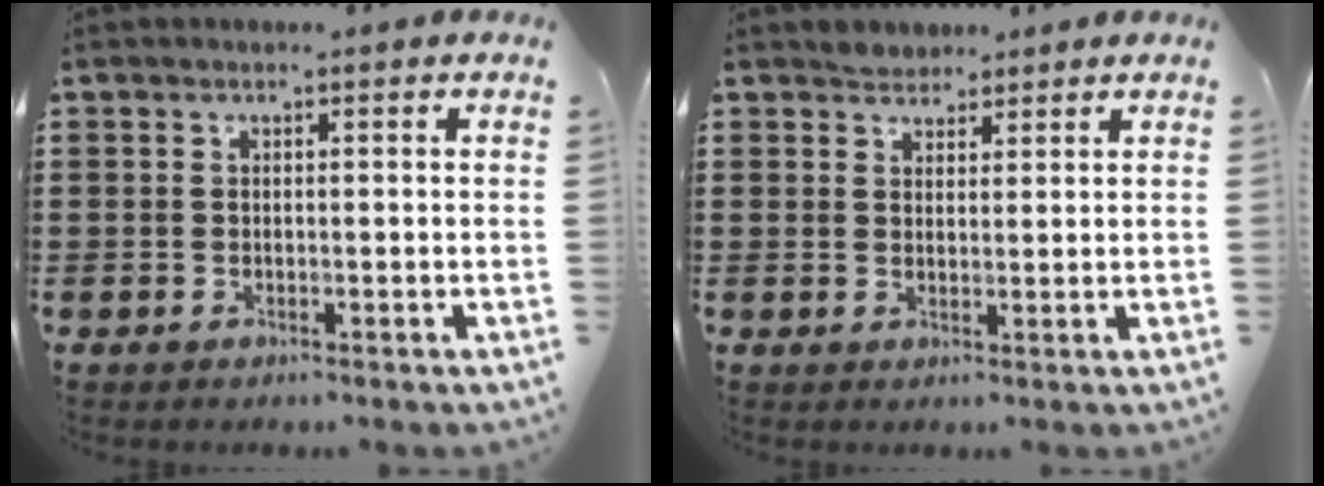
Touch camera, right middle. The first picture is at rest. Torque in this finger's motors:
{"motor_torque": [0.00, -0.05, 0.04, 0.00]}